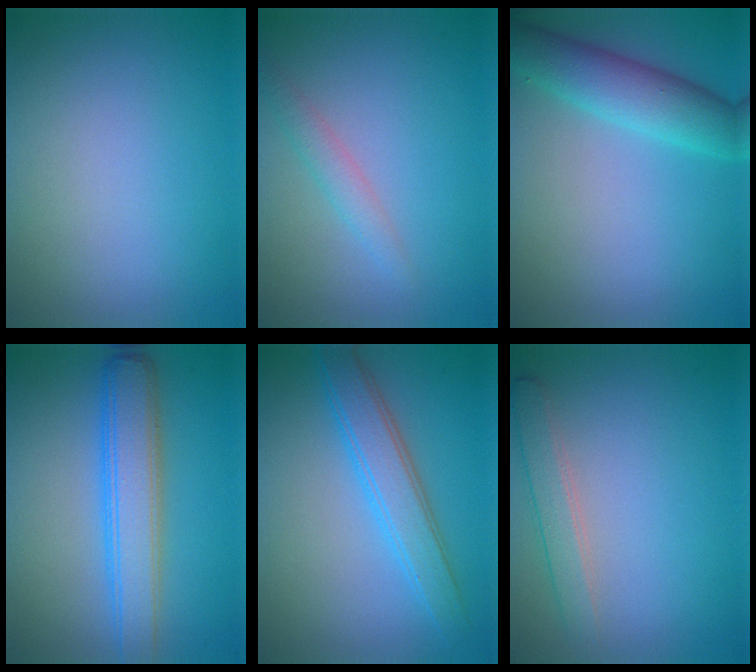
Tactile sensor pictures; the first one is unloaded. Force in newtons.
{"total": 1.6, "press": 1.6, "slide": 0.1}
{"total": 5.1, "press": 5.1, "slide": 0.2}
{"total": 5.2, "press": 5.2, "slide": 0.1}
{"total": 4.1, "press": 4.1, "slide": 0.2}
{"total": 2.3, "press": 2.3, "slide": 0.1}